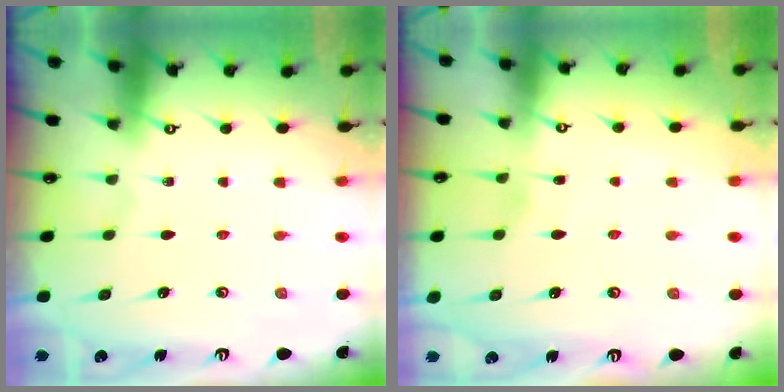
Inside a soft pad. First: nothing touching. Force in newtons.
{"total": 2.6, "press": 2.5, "slide": 0.2}